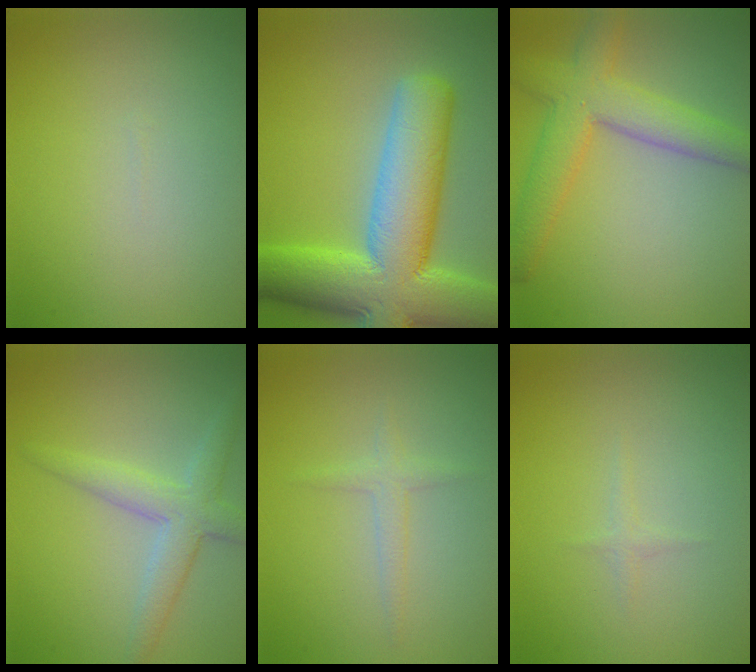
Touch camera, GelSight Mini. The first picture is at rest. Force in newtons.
{"total": 13.0, "press": 13.0, "slide": 1.0}
{"total": 5.7, "press": 5.7, "slide": 0.2}
{"total": 3.5, "press": 3.5, "slide": 0.1}
{"total": 1.3, "press": 1.3, "slide": 0.1}
{"total": 0.6, "press": 0.6, "slide": 0.1}